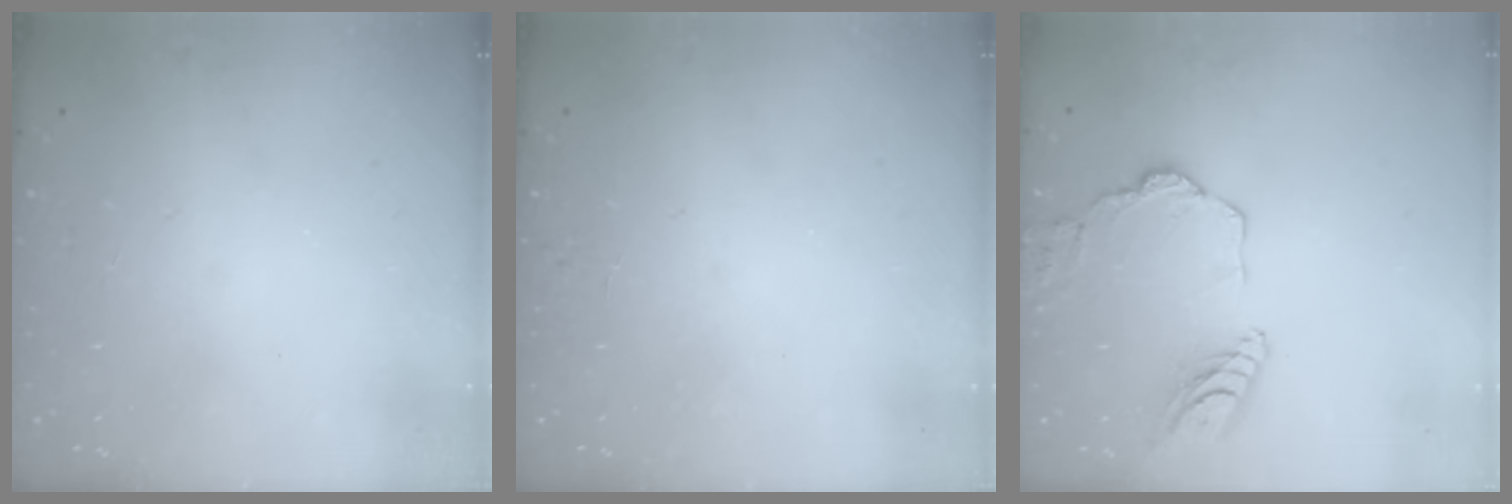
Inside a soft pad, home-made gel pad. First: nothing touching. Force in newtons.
{"total": 1.7, "press": 1.7, "slide": 0.1}
{"total": 13.1, "press": 13.0, "slide": 1.4}